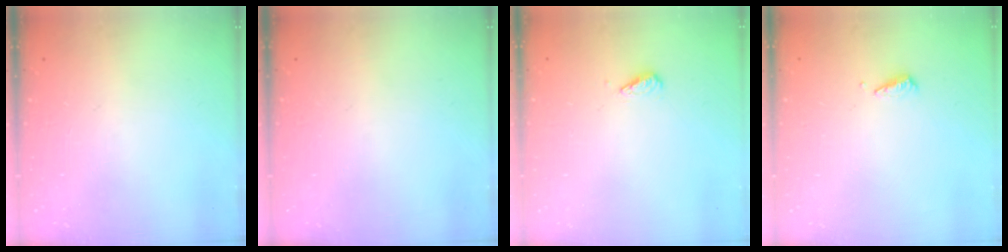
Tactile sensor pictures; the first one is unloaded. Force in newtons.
{"total": 0.0}
{"total": 2.7, "press": 2.7, "slide": 0.6}
{"total": 3.1, "press": 3.1, "slide": 0.3}